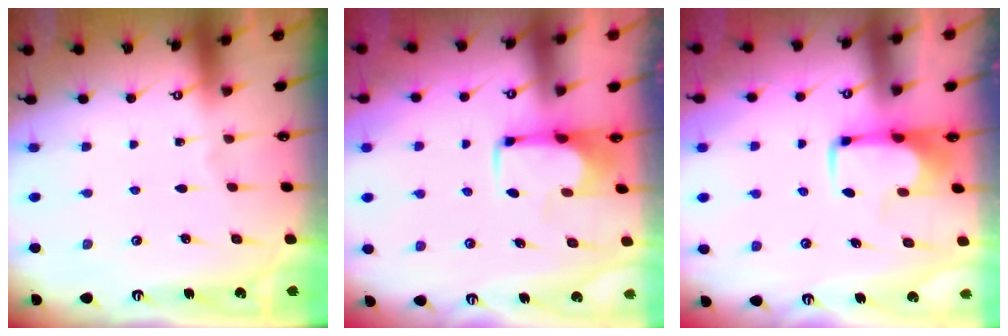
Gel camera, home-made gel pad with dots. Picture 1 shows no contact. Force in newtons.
{"total": 1.4, "press": 1.3, "slide": 0.5}
{"total": 1.9, "press": 1.8, "slide": 0.4}